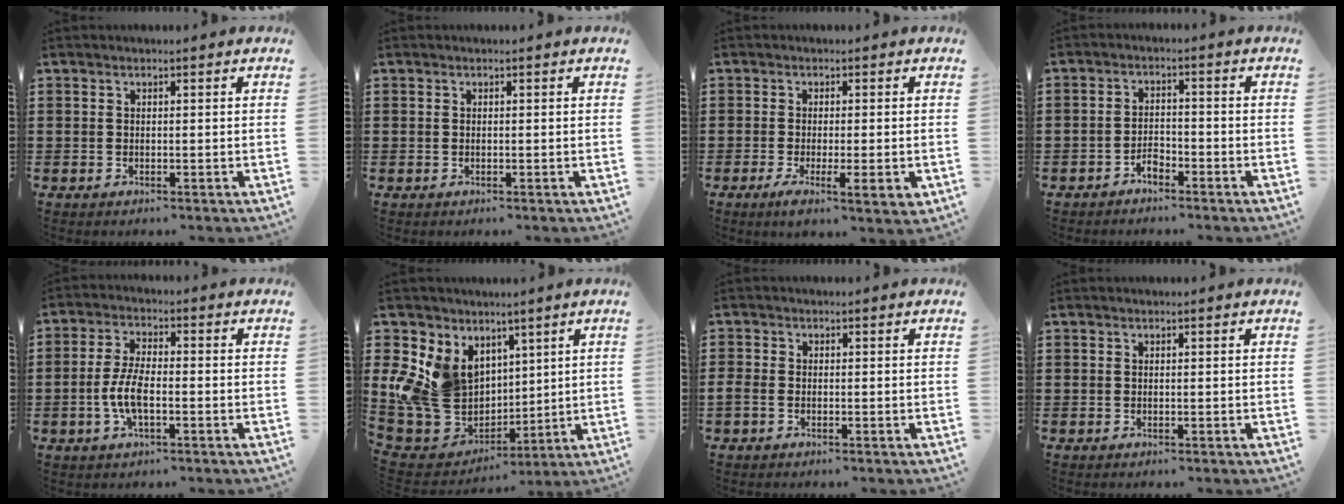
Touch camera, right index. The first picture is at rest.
{"total": 0.0}
{"total": 4.9, "force": [-1.7, 0.9, 4.5], "torque": [-0.084, -0.017, -0.027]}
{"total": 2.5, "force": [-2.1, 1.1, 0.8], "torque": [-0.022, 0.006, -0.043]}
{"total": 6.0, "force": [-1.5, 2.3, 5.3], "torque": [-0.127, -0.004, -0.036]}
{"total": 13.3, "force": [3.4, 11.2, 6.1], "torque": [-0.198, -0.021, 0.074]}
{"total": 1.1, "force": [-0.7, 0.6, 0.6], "torque": [-0.021, -0.003, -0.016]}
{"total": 0.0}